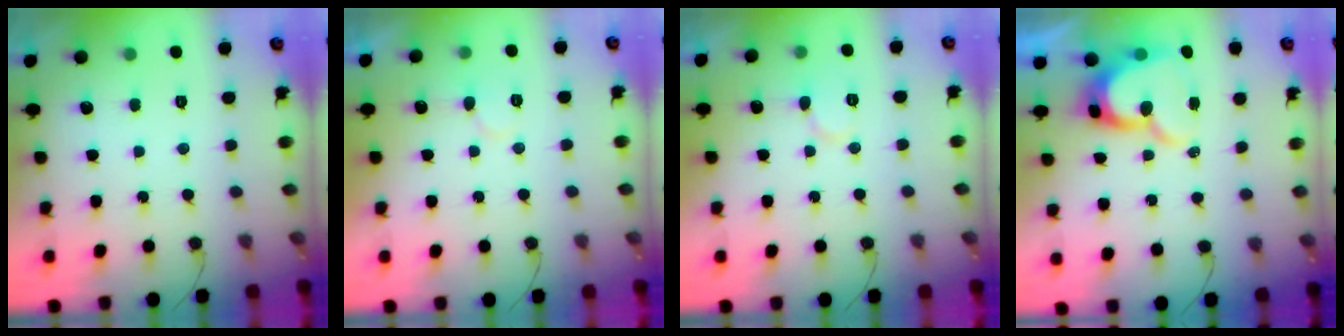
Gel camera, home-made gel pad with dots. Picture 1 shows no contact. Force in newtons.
{"total": 6.4, "press": 6.4, "slide": 0.5}
{"total": 6.8, "press": 6.8, "slide": 0.8}
{"total": 12.6, "press": 12.5, "slide": 1.4}